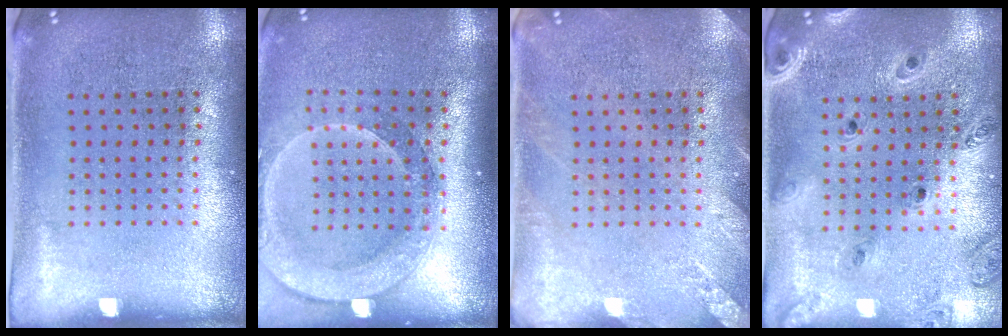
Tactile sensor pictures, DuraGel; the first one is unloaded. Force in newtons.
{"total": 2.3, "press": 1.8, "slide": 1.4}
{"total": 1.9, "press": 1.9, "slide": 0.2}
{"total": 1.3, "press": 1.3, "slide": 0.2}